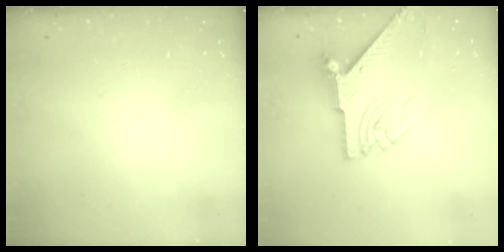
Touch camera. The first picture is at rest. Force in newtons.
{"total": 7.9, "press": 7.9, "slide": 1.0}